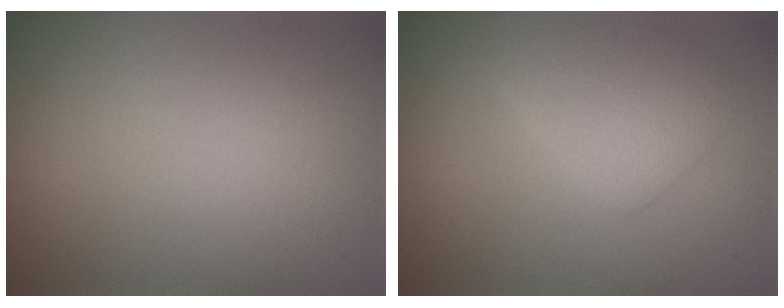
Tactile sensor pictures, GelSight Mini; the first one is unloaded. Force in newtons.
{"total": 2.9, "press": 2.9, "slide": 0.2}